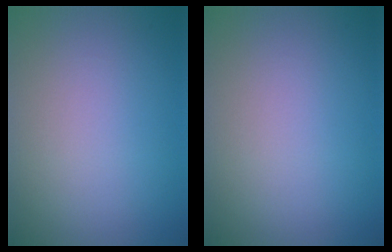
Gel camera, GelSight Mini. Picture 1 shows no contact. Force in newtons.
{"total": 0.0}